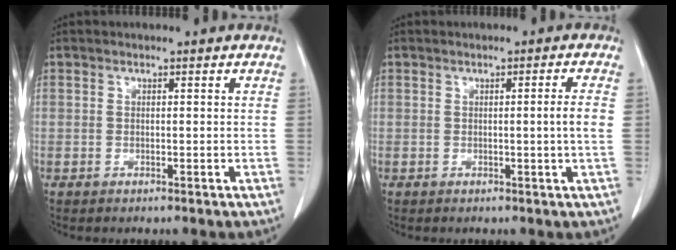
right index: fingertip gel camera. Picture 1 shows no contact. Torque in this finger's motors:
{"motor_torque": [0.43, -0.13, 0.07, 0.03]}